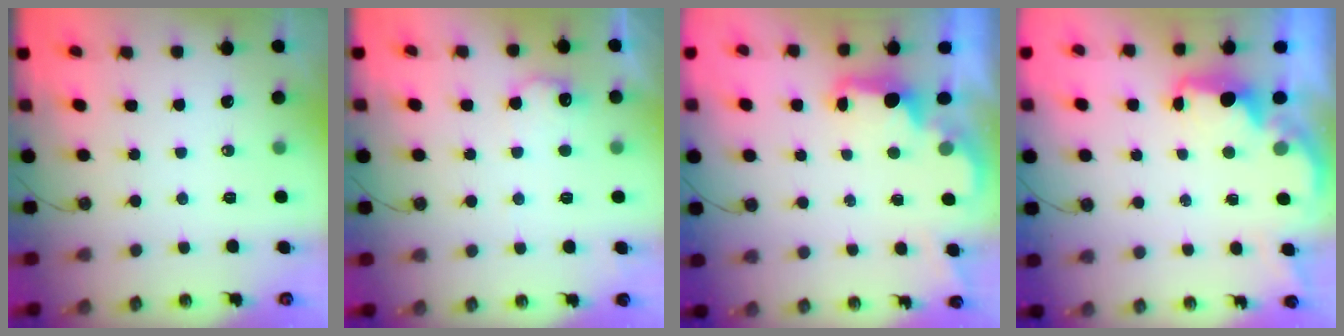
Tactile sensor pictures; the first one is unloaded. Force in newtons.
{"total": 9.3, "press": 9.3, "slide": 0.5}
{"total": 2.3, "press": 2.2, "slide": 0.8}
{"total": 2.0, "press": 1.8, "slide": 0.7}